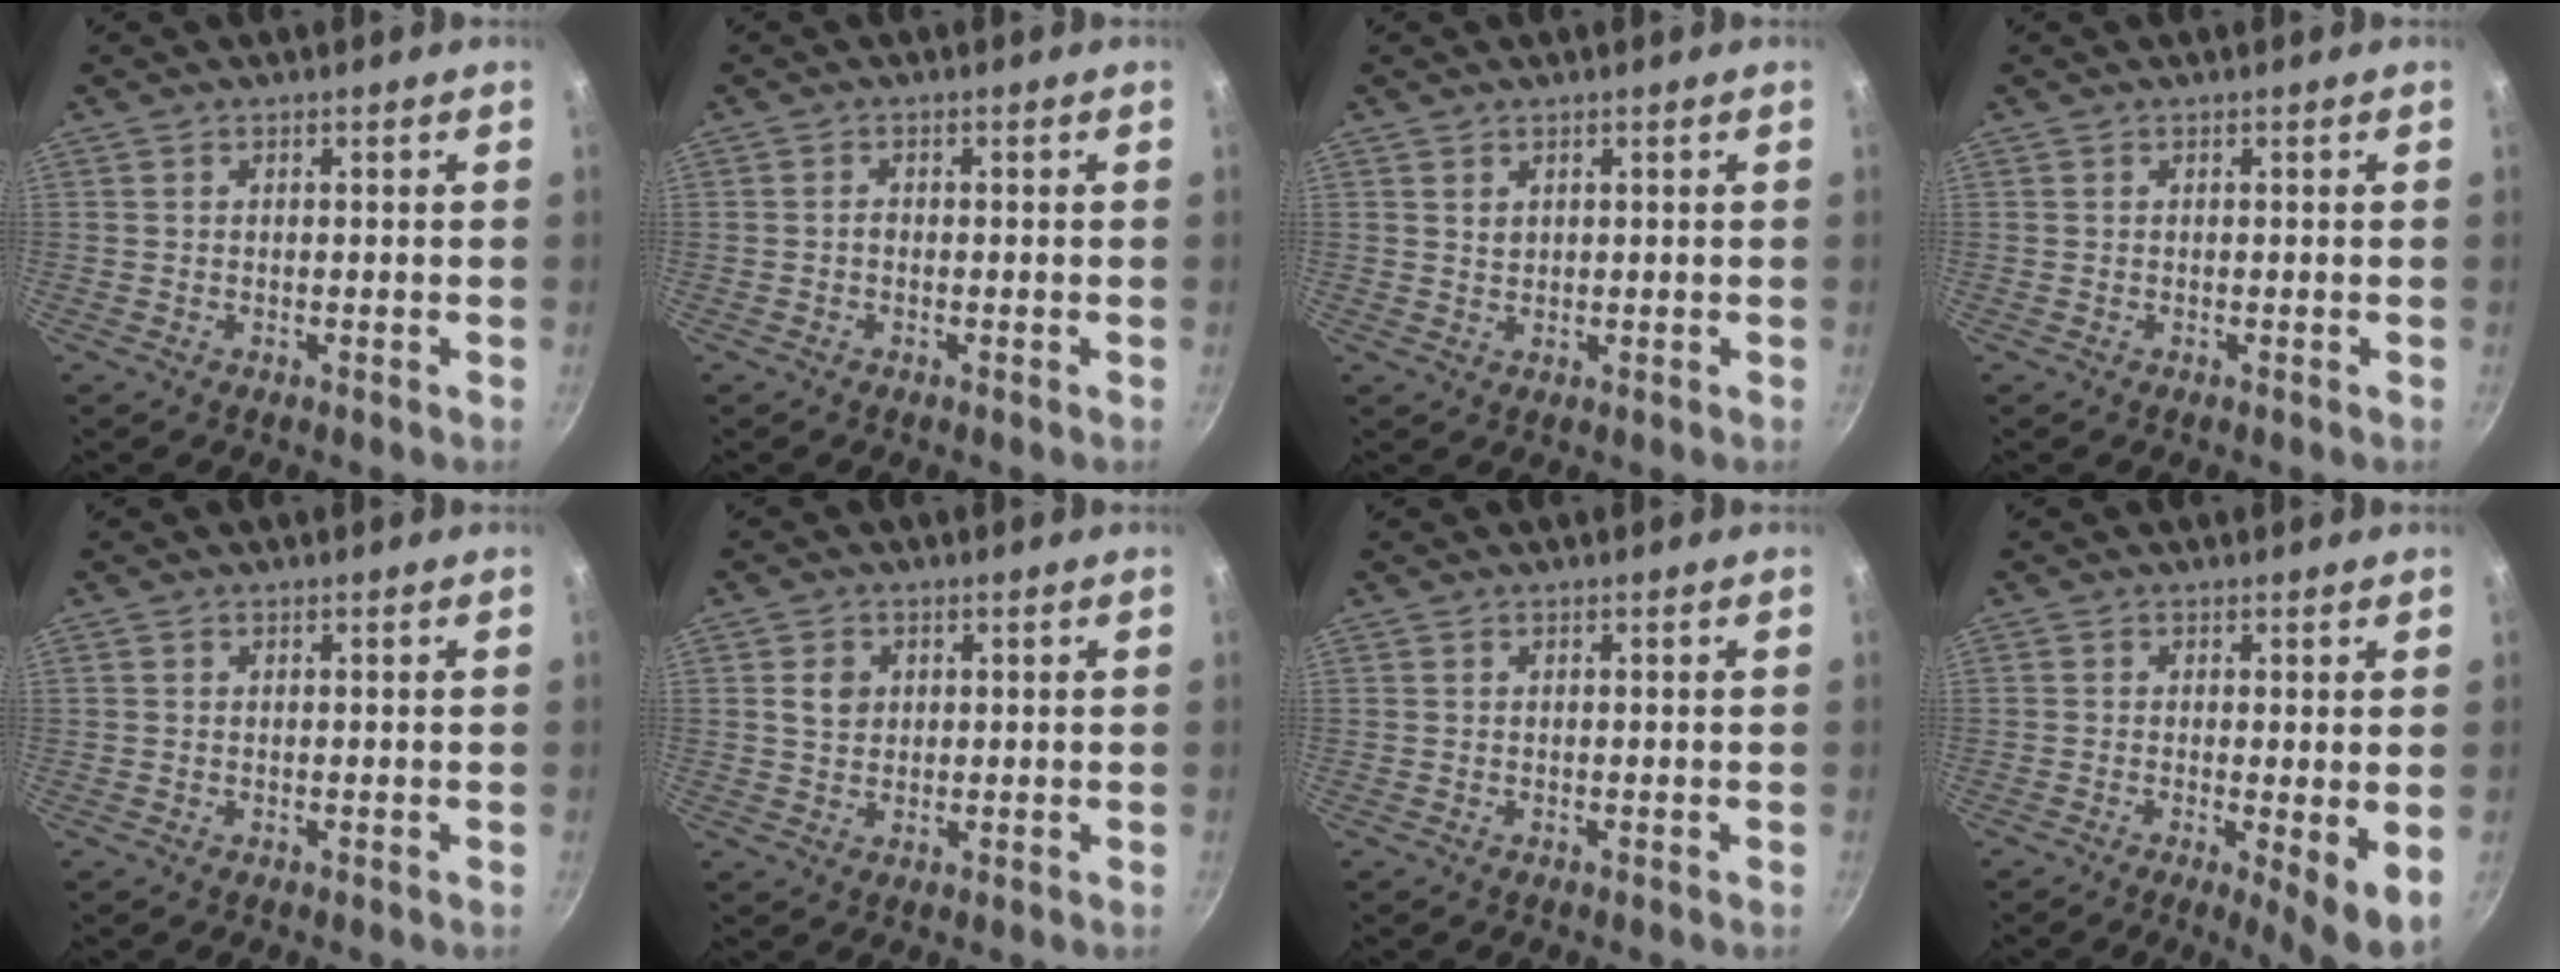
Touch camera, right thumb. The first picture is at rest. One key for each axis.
{"total": 0.8, "fx": -0.3, "fy": 0.6, "fz": 0.5, "tx": -0.007, "ty": 0.005, "tz": -0.007}
{"total": 1.5, "fx": 0.8, "fy": 1.1, "fz": 0.7, "tx": -0.007, "ty": -0.001, "tz": 0.015}
{"total": 0.0}
{"total": 0.0}
{"total": 3.6, "fx": 0.9, "fy": 3.0, "fz": 1.9, "tx": -0.019, "ty": 0.001, "tz": 0.015}
{"total": 0.0}
{"total": 6.2, "fx": -0.9, "fy": 1.0, "fz": 6.0, "tx": -0.088, "ty": -0.017, "tz": -0.011}